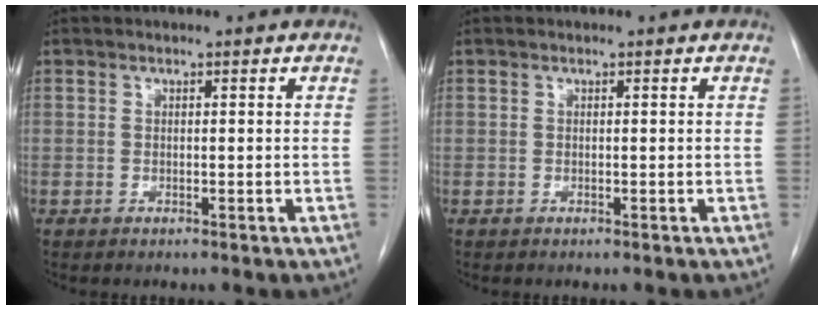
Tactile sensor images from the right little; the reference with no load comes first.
{"total": 0.0}